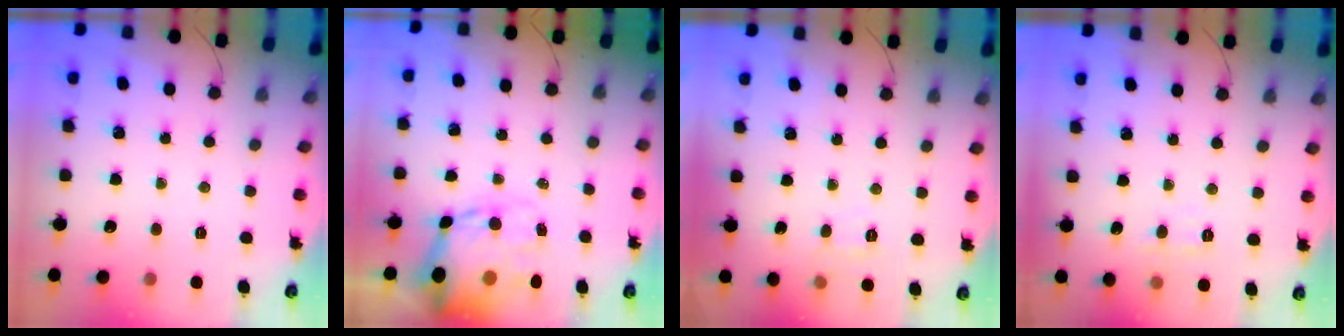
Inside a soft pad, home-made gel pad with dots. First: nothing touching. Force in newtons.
{"total": 16.4, "press": 16.0, "slide": 3.6}
{"total": 6.1, "press": 6.0, "slide": 1.4}
{"total": 3.7, "press": 3.5, "slide": 1.2}